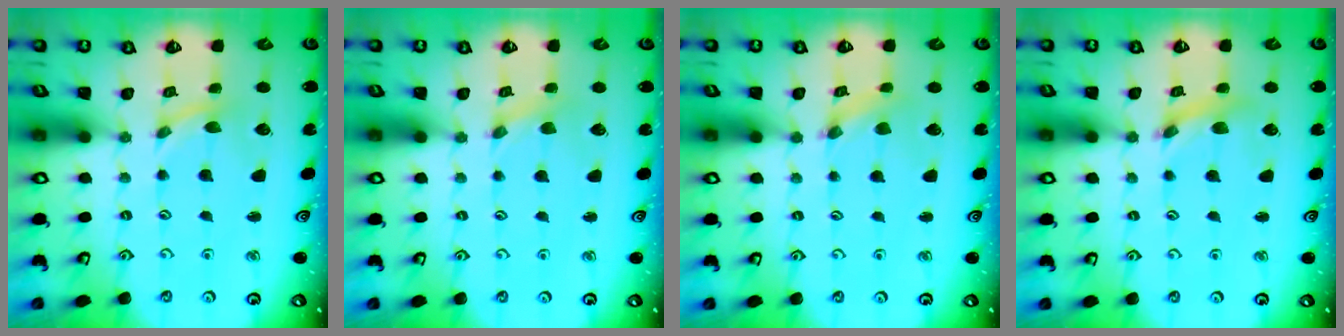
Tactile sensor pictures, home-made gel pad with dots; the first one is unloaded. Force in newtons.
{"total": 0.0}
{"total": 0.0}
{"total": 3.5, "press": 3.4, "slide": 0.3}